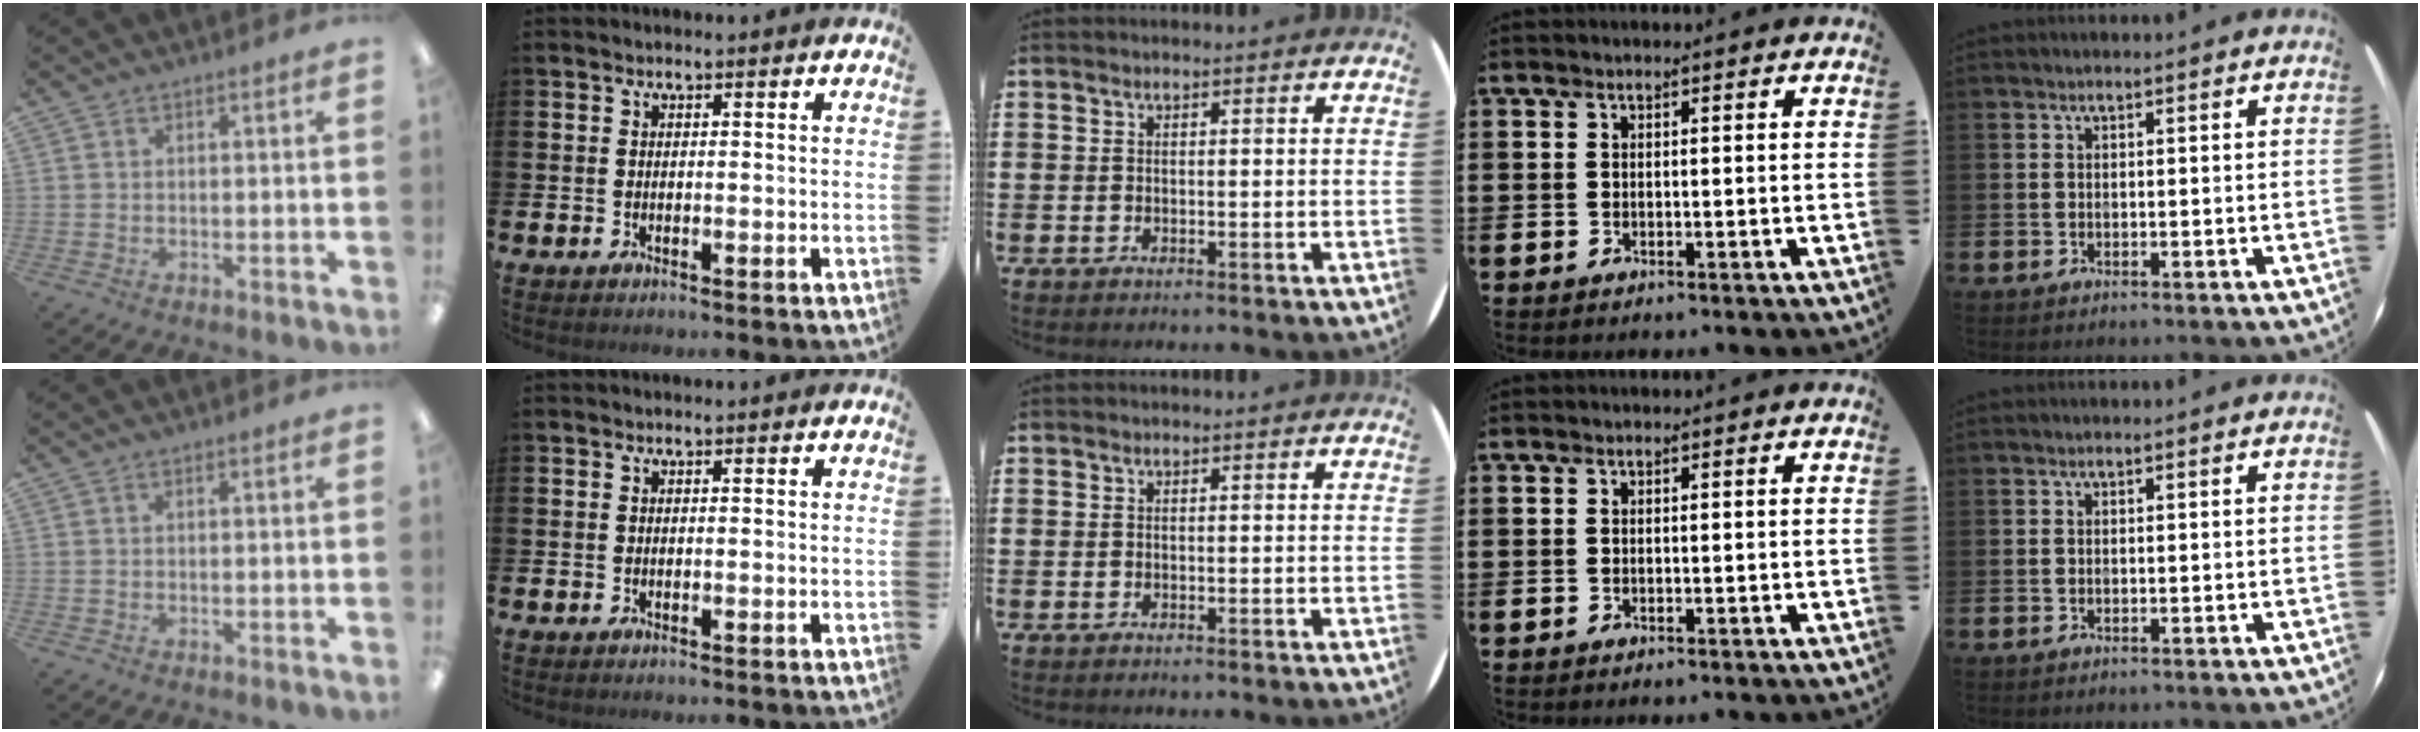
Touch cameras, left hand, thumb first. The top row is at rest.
{}